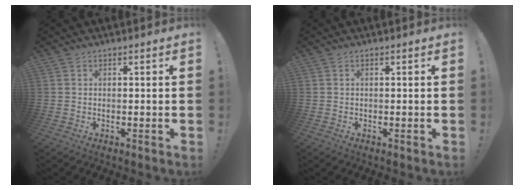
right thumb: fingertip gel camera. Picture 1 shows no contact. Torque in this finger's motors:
{"motor_torque": [-0.25, 0.01, -0.09, 0.44, -0.03]}